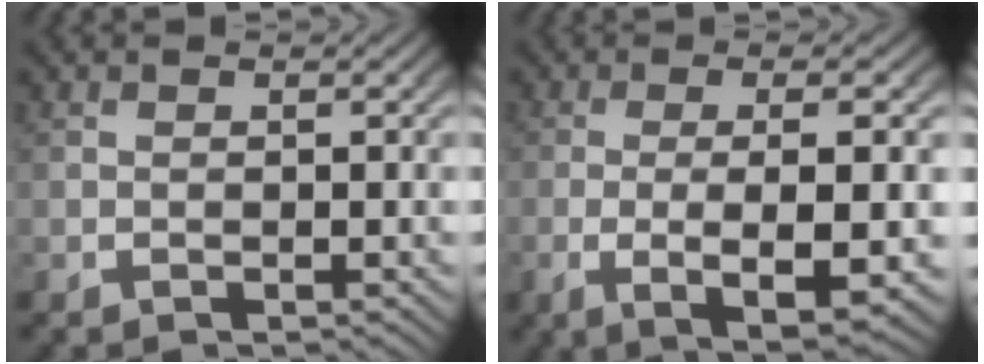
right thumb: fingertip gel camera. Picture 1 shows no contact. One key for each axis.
{"total": 6.9, "fx": -1.5, "fy": 2.2, "fz": 6.4, "tx": -0.134, "ty": -0.023, "tz": -0.008}